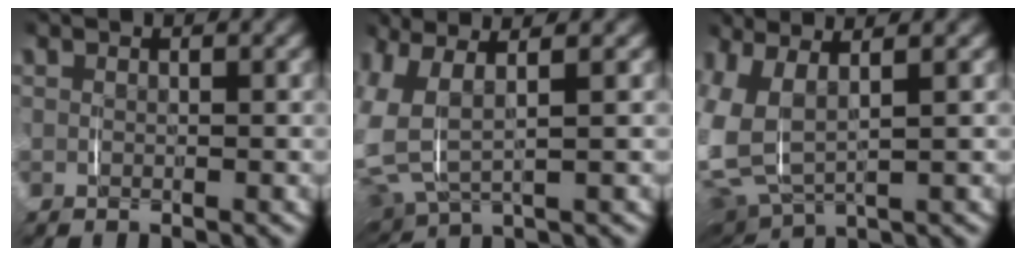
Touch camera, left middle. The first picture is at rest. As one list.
[{"total": 10.3, "force": [1.7, 7.9, 6.4], "torque": [-0.191, -0.009, 0.028]}, {"total": 11.0, "force": [1.0, 8.8, 6.5], "torque": [-0.204, -0.022, 0.022]}]